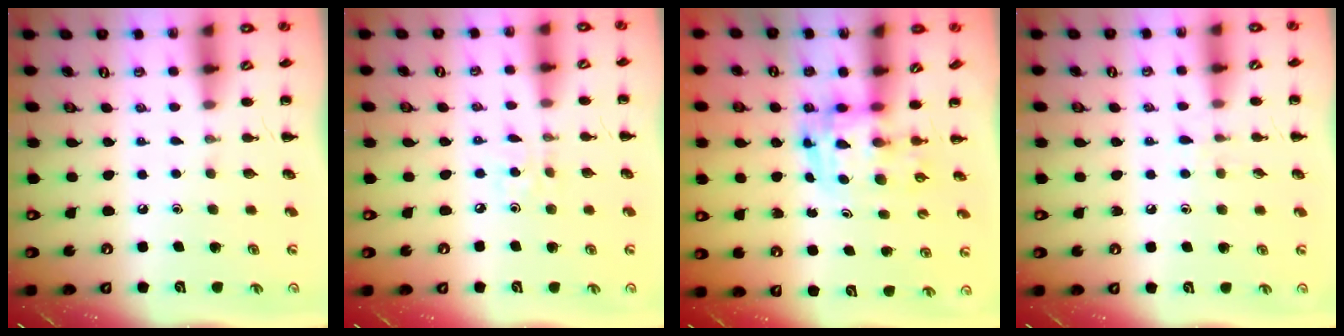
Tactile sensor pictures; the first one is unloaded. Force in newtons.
{"total": 2.2, "press": 2.1, "slide": 0.6}
{"total": 3.5, "press": 3.5, "slide": 0.6}
{"total": 4.7, "press": 4.2, "slide": 2.0}